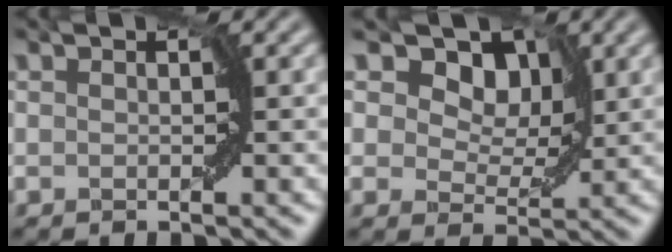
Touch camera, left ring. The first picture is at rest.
{"total": 9.4, "force": [5.0, 6.1, 5.0], "torque": [-0.054, 0.024, 0.045]}